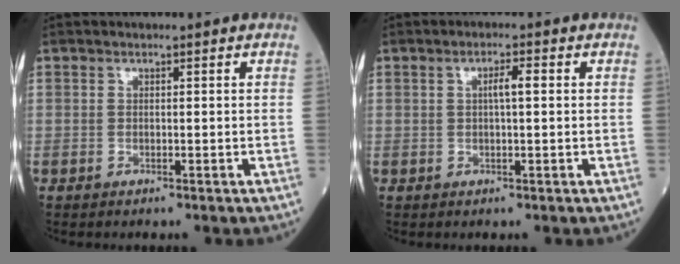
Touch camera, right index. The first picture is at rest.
{"total": 2.4, "force": [0.4, 0.3, 2.3], "torque": [-0.041, 0.004, 0.005]}